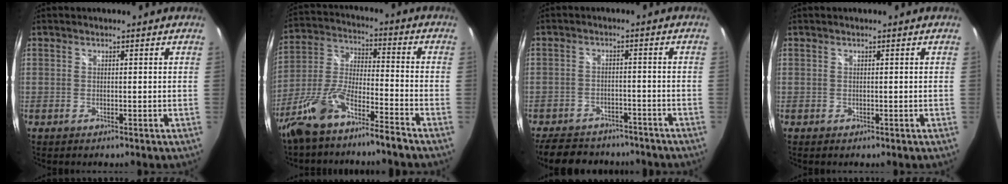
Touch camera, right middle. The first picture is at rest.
{"total": 11.1, "force": [-8.3, 1.4, 7.3], "torque": [-0.168, 0.002, -0.159]}
{"total": 13.9, "force": [-11.4, 6.2, 4.9], "torque": [-0.119, 0.010, -0.157]}
{"total": 0.0}